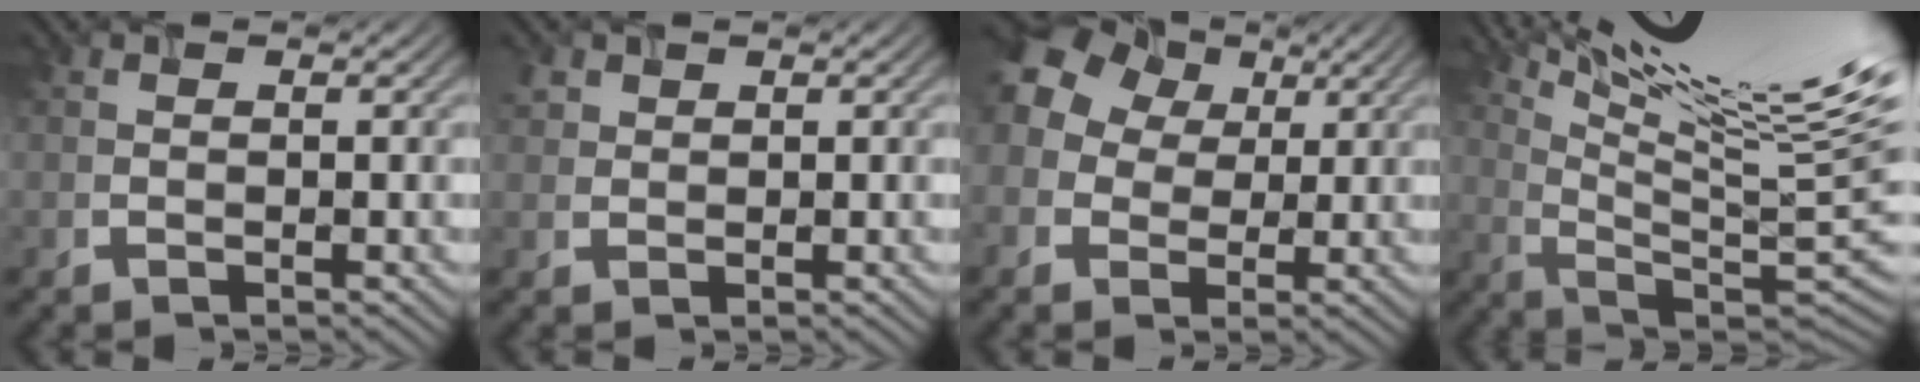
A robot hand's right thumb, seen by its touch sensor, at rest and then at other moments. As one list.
[{"total": 1.6, "force": [1.0, 1.1, 0.6], "torque": [-0.014, 0.008, 0.026]}, {"total": 13.4, "force": [4.5, 10.3, 7.4], "torque": [-0.205, 0.051, 0.085]}, {"total": 17.5, "force": [9.4, 2.9, 14.5], "torque": [-0.211, -0.004, 0.143]}]